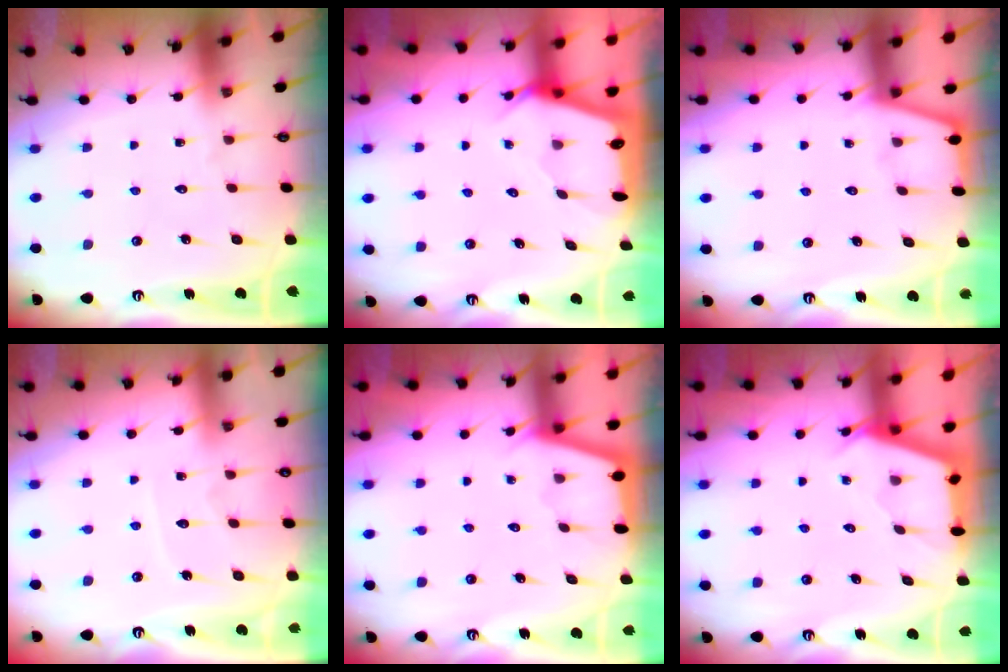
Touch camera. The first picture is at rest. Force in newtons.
{"total": 2.3, "press": 2.3, "slide": 0.3}
{"total": 1.9, "press": 1.9, "slide": 0.2}
{"total": 6.1, "press": 6.0, "slide": 0.7}
{"total": 2.4, "press": 2.3, "slide": 0.4}
{"total": 2.7, "press": 2.7, "slide": 0.3}